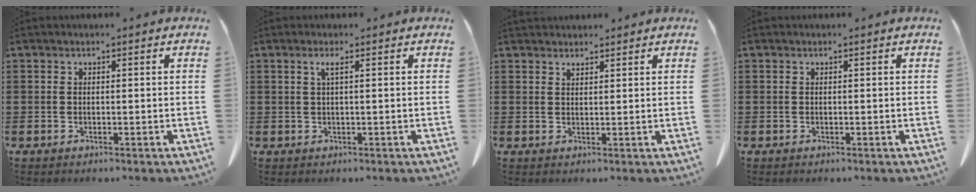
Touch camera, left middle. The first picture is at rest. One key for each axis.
{"total": 1.5, "fx": 0.5, "fy": -0.1, "fz": 1.4, "tx": -0.029, "ty": -0.003, "tz": 0.009}
{"total": 1.5, "fx": 1.5, "fy": 0.3, "fz": 0.3, "tx": -0.009, "ty": -0.002, "tz": 0.030}
{"total": 0.0}